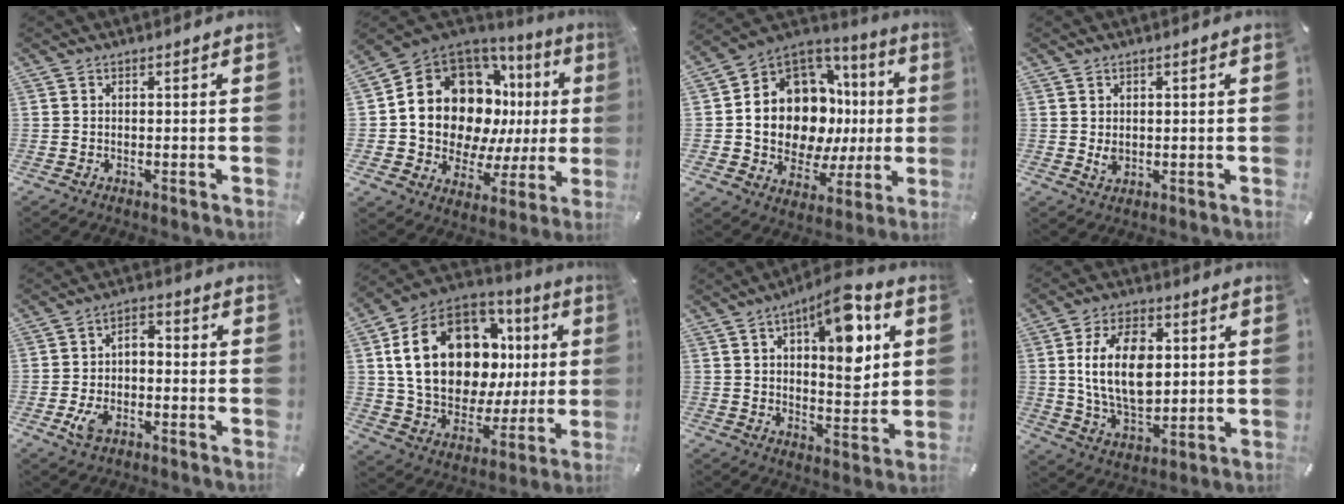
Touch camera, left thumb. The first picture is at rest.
{"total": 18.3, "force": [5.4, 13.8, 10.7], "torque": [-0.186, -0.054, 0.111]}
{"total": 15.1, "force": [1.3, 12.0, 9.2], "torque": [-0.169, -0.045, 0.029]}
{"total": 2.4, "force": [0.3, 2.0, 1.3], "torque": [-0.023, -0.004, 0.004]}
{"total": 7.0, "force": [-3.1, 4.2, 4.6], "torque": [-0.100, 0.014, -0.059]}
{"total": 23.9, "force": [6.8, 16.7, 15.6], "torque": [-0.286, -0.028, 0.132]}
{"total": 14.6, "force": [6.3, 7.1, 11.1], "torque": [-0.143, -0.029, 0.103]}
{"total": 15.4, "force": [2.5, 10.0, 11.5], "torque": [-0.237, 0.005, 0.040]}